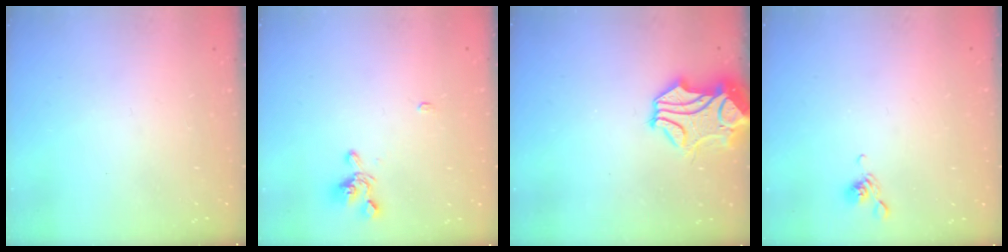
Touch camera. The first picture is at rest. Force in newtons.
{"total": 2.2, "press": 2.0, "slide": 0.8}
{"total": 2.6, "press": 2.3, "slide": 1.4}
{"total": 5.6, "press": 5.5, "slide": 0.7}